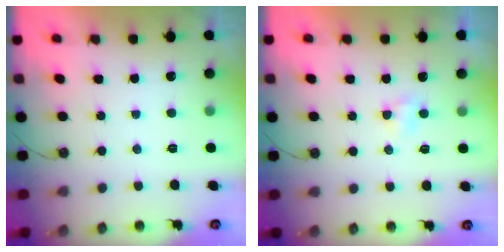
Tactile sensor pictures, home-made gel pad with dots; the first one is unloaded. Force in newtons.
{"total": 2.2, "press": 2.2, "slide": 0.3}